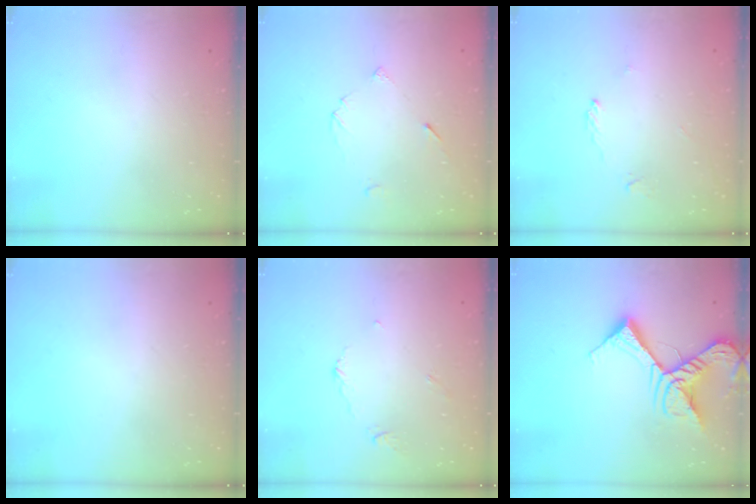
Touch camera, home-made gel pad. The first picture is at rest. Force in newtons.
{"total": 4.0, "press": 3.9, "slide": 0.6}
{"total": 1.9, "press": 1.9, "slide": 0.2}
{"total": 0.0}
{"total": 4.0, "press": 4.0, "slide": 0.7}
{"total": 17.6, "press": 17.4, "slide": 2.2}